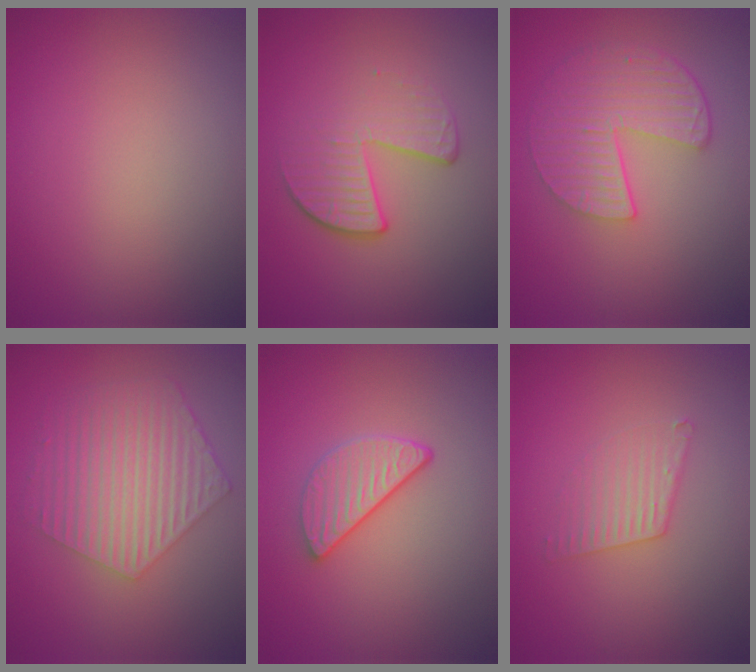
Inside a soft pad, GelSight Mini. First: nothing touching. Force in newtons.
{"total": 3.9, "press": 2.5, "slide": 3.0}
{"total": 5.3, "press": 4.0, "slide": 3.5}
{"total": 6.0, "press": 4.4, "slide": 4.1}
{"total": 3.2, "press": 2.6, "slide": 1.8}
{"total": 2.1, "press": 2.1, "slide": 0.3}